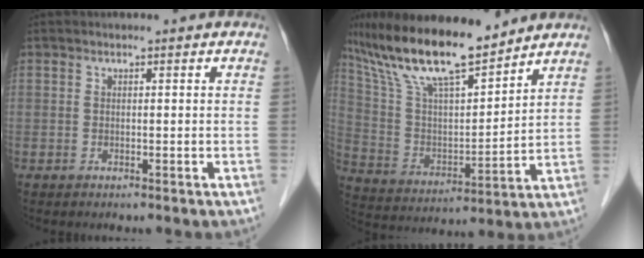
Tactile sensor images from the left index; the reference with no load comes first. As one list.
[{"total": 17.3, "force": [14.1, 3.0, 9.6], "torque": [-0.183, 0.011, 0.264]}]